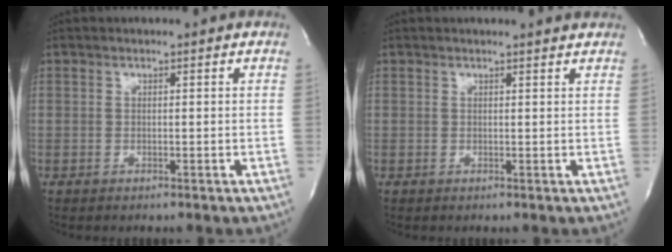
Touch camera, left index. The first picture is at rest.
{"total": 2.4, "force": [2.4, -0.2, 0.4], "torque": [-0.011, -0.003, 0.019]}